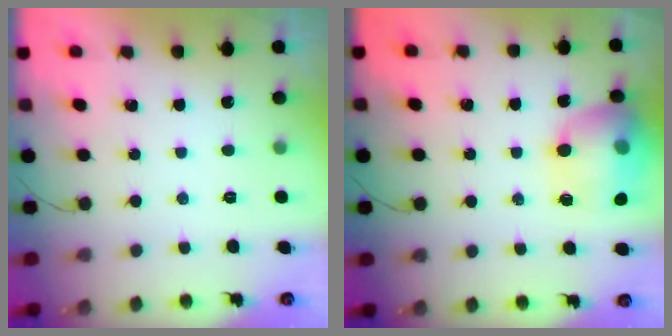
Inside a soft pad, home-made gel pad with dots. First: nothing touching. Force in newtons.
{"total": 17.4, "press": 17.3, "slide": 1.7}